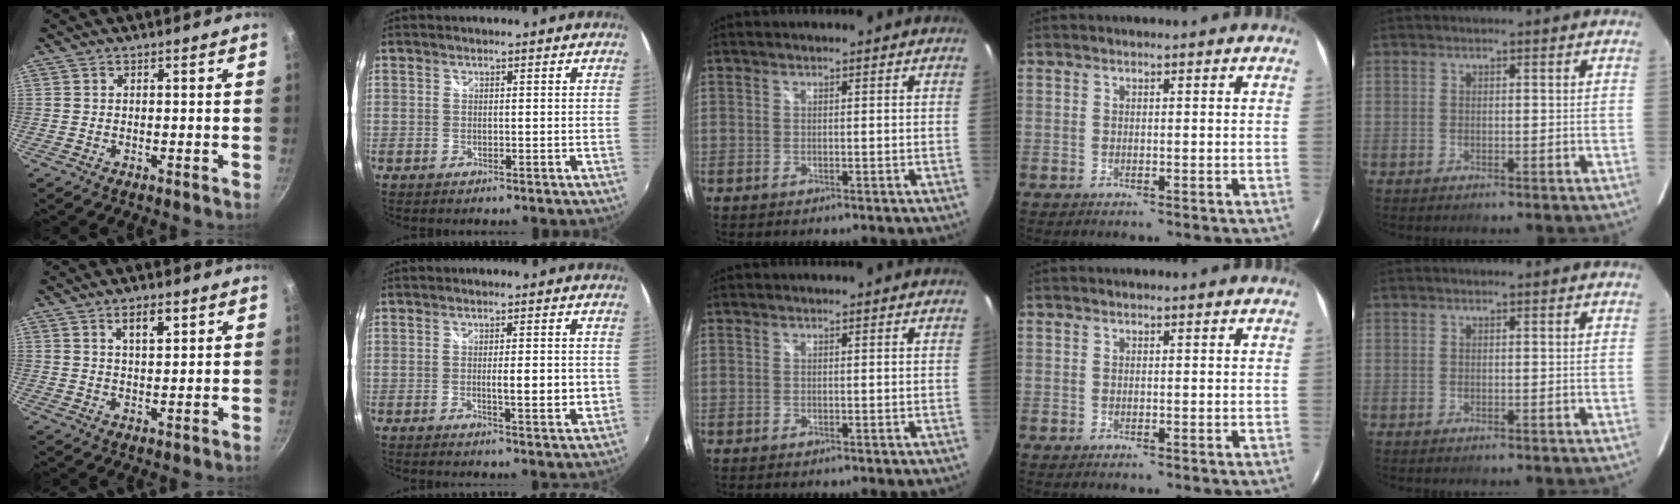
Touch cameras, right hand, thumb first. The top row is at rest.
{"thumb": {"total": 4.6, "force": [2.3, 1.9, 3.4], "torque": [-0.050, -0.010, 0.040]}, "index": {"total": 5.3, "force": [-0.3, 0.9, 5.2], "torque": [-0.082, -0.011, -0.002]}}